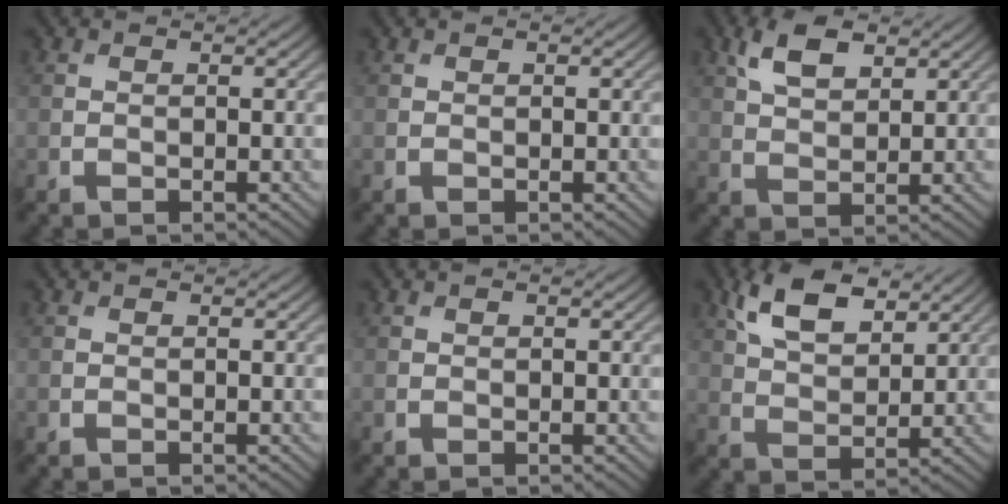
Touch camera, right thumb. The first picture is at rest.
{"total": 0.0}
{"total": 5.6, "force": [3.1, 2.7, 3.8], "torque": [-0.084, 0.006, 0.061]}
{"total": 0.0}
{"total": 0.0}
{"total": 8.6, "force": [5.0, 4.1, 5.6], "torque": [-0.125, 0.006, 0.097]}